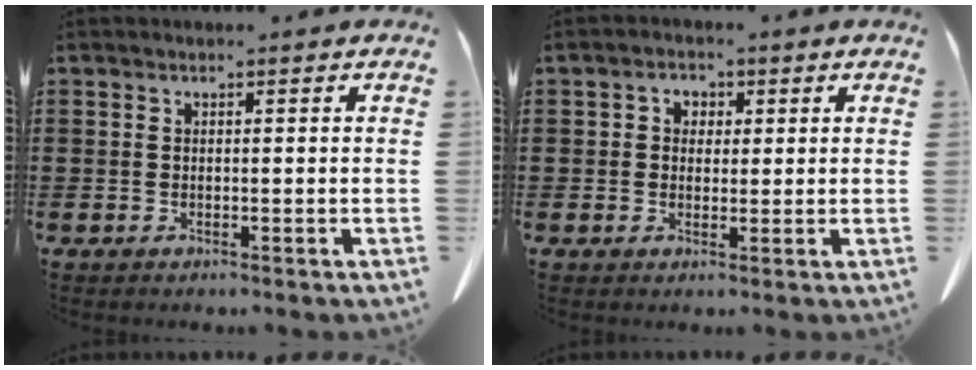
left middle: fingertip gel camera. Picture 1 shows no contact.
{"total": 2.1, "force": [0.5, 1.9, 0.8], "torque": [-0.023, 0.010, 0.006]}